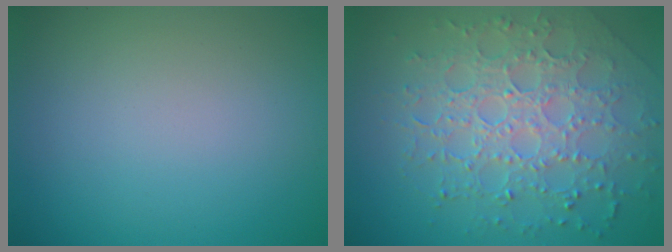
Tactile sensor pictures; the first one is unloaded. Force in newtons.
{"total": 7.5, "press": 5.4, "slide": 5.2}